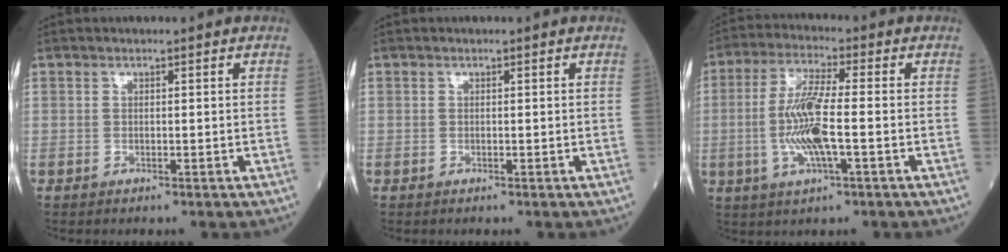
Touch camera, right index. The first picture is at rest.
{"total": 0.0}
{"total": 9.7, "force": [-1.5, 1.1, 9.6], "torque": [-0.200, -0.003, -0.034]}